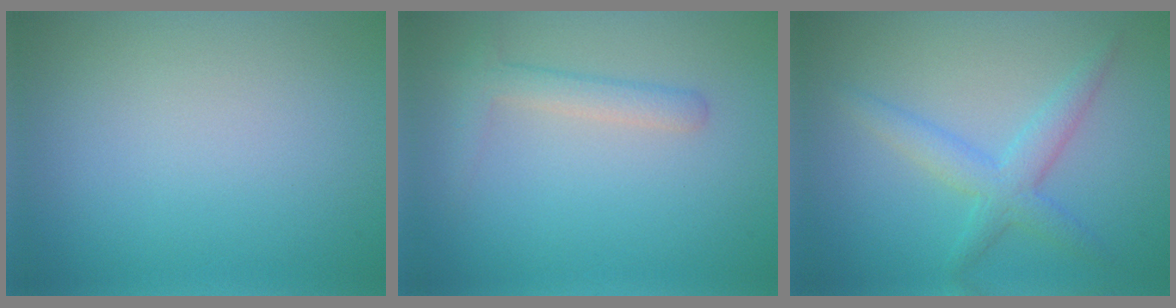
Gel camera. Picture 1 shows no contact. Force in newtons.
{"total": 2.2, "press": 2.2, "slide": 0.2}
{"total": 3.2, "press": 3.2, "slide": 0.1}